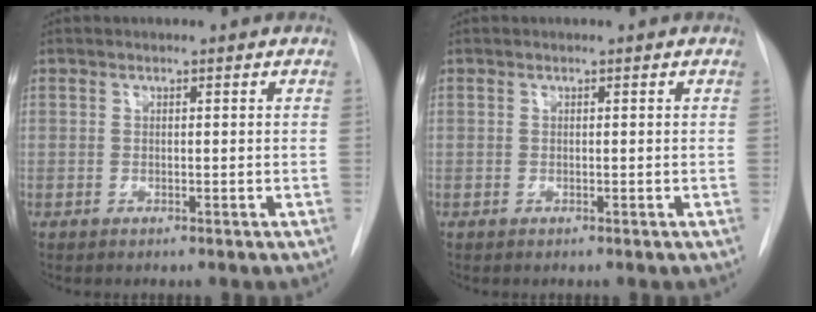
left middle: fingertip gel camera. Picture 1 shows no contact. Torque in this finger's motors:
{"motor_torque": [0.00, 0.00, 0.00, 0.01]}